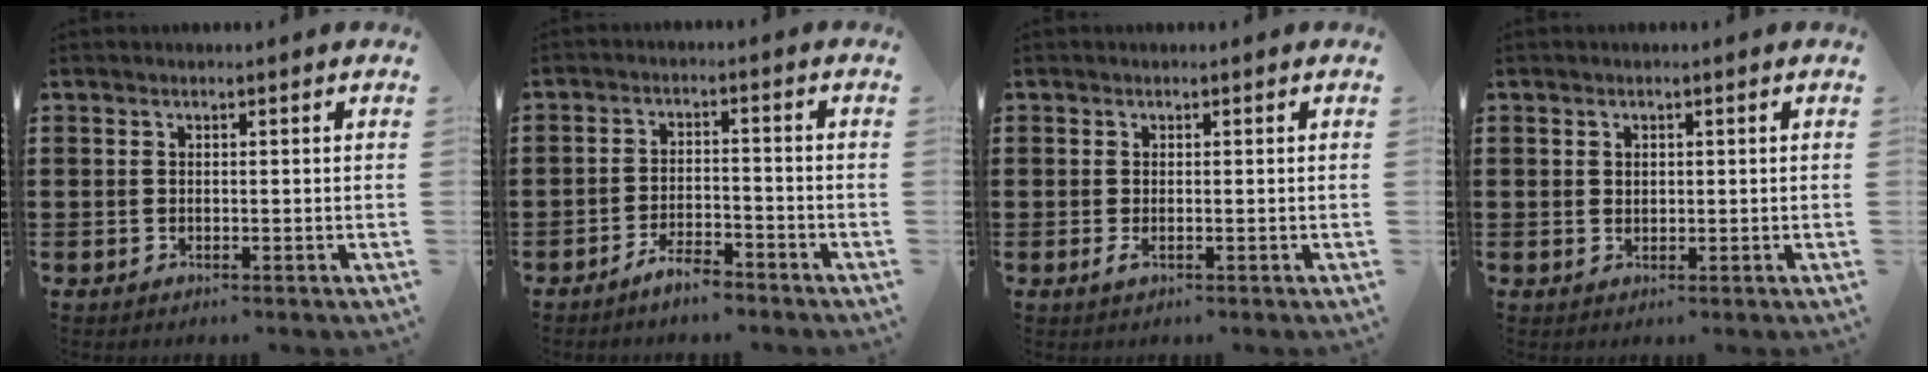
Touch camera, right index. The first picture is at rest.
{"total": 4.1, "force": [-3.7, 0.6, 1.7], "torque": [-0.036, 0.006, -0.072]}
{"total": 0.8, "force": [-0.2, 0.2, 0.8], "torque": [-0.021, -0.005, -0.005]}
{"total": 0.9, "force": [0.5, 0.7, 0.4], "torque": [-0.009, 0.003, 0.010]}